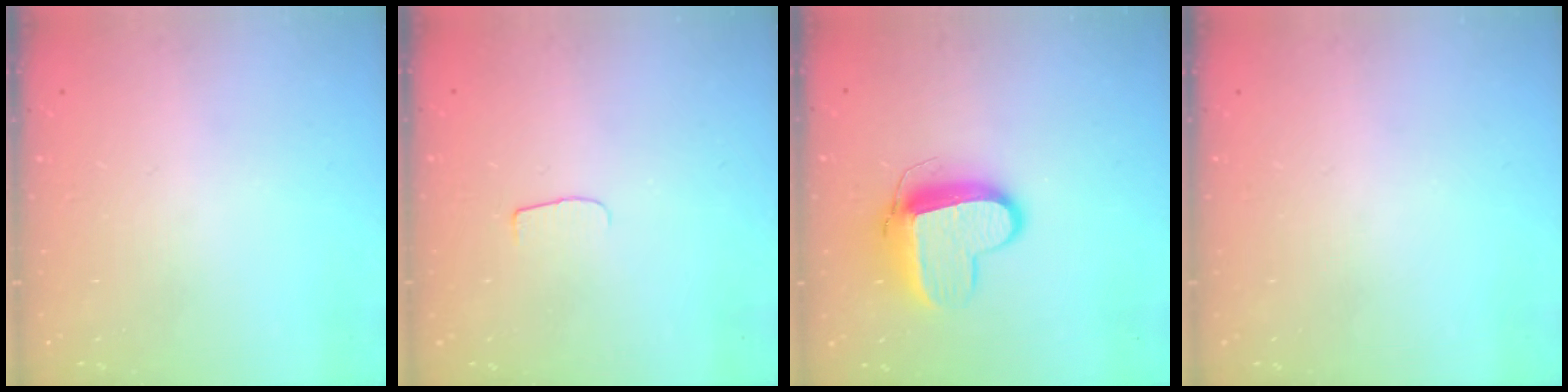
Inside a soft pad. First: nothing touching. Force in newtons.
{"total": 4.5, "press": 4.4, "slide": 0.5}
{"total": 11.7, "press": 11.6, "slide": 1.3}
{"total": 0.0}